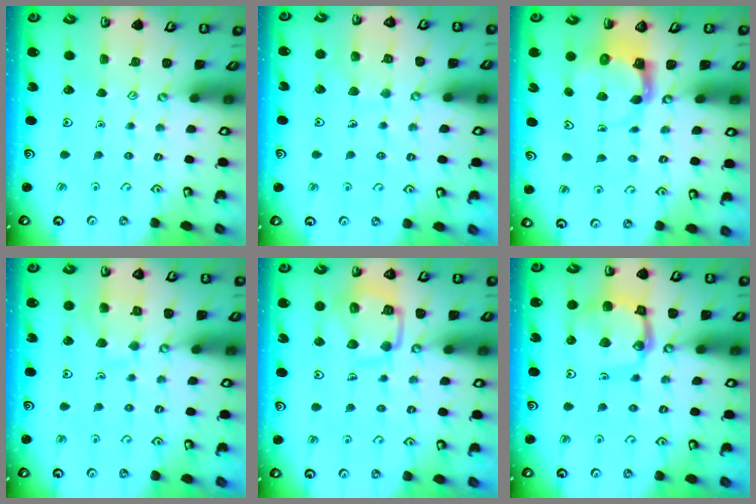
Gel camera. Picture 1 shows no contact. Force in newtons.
{"total": 6.0, "press": 5.9, "slide": 0.5}
{"total": 3.6, "press": 3.6, "slide": 0.4}
{"total": 8.0, "press": 8.0, "slide": 0.8}
{"total": 15.0, "press": 14.9, "slide": 1.5}
{"total": 14.3, "press": 14.2, "slide": 1.4}